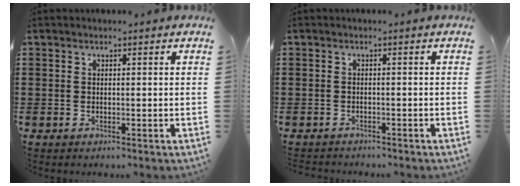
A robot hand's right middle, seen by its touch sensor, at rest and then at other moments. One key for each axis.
{"total": 1.1, "fx": -1.1, "fy": 0.3, "fz": -0.2, "tx": 0.001, "ty": 0.003, "tz": -0.025}